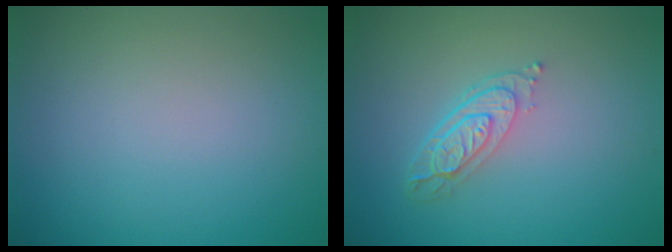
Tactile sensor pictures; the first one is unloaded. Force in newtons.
{"total": 3.5, "press": 2.6, "slide": 2.3}